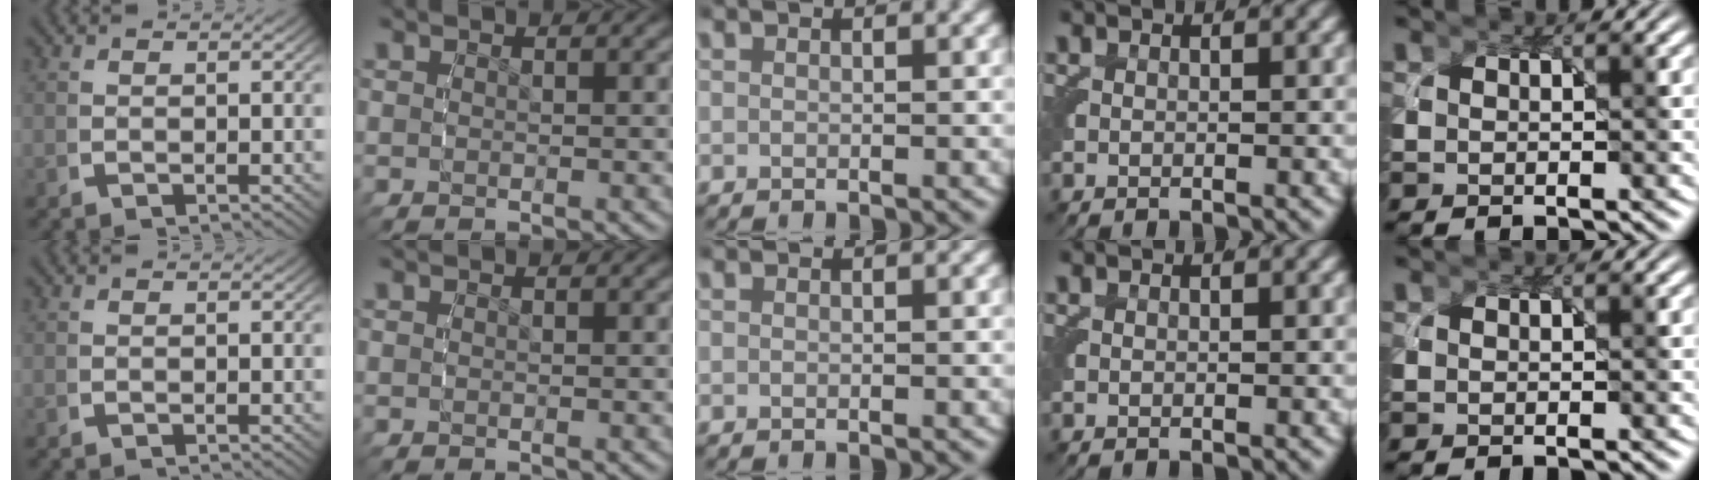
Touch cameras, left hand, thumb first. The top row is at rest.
{}